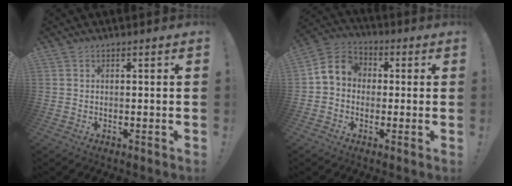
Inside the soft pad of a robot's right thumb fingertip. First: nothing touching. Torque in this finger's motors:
{"motor_torque": [0.23, 0.01, 0.62, -0.21, 0.01]}